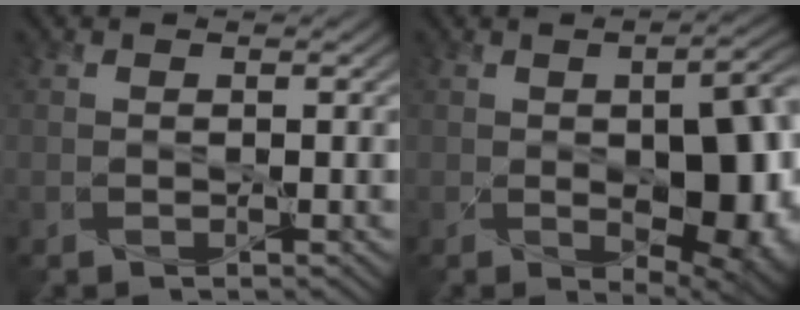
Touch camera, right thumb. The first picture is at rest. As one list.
[{"total": 14.0, "force": [-2.0, 7.4, 11.7], "torque": [-0.133, -0.026, -0.001]}]